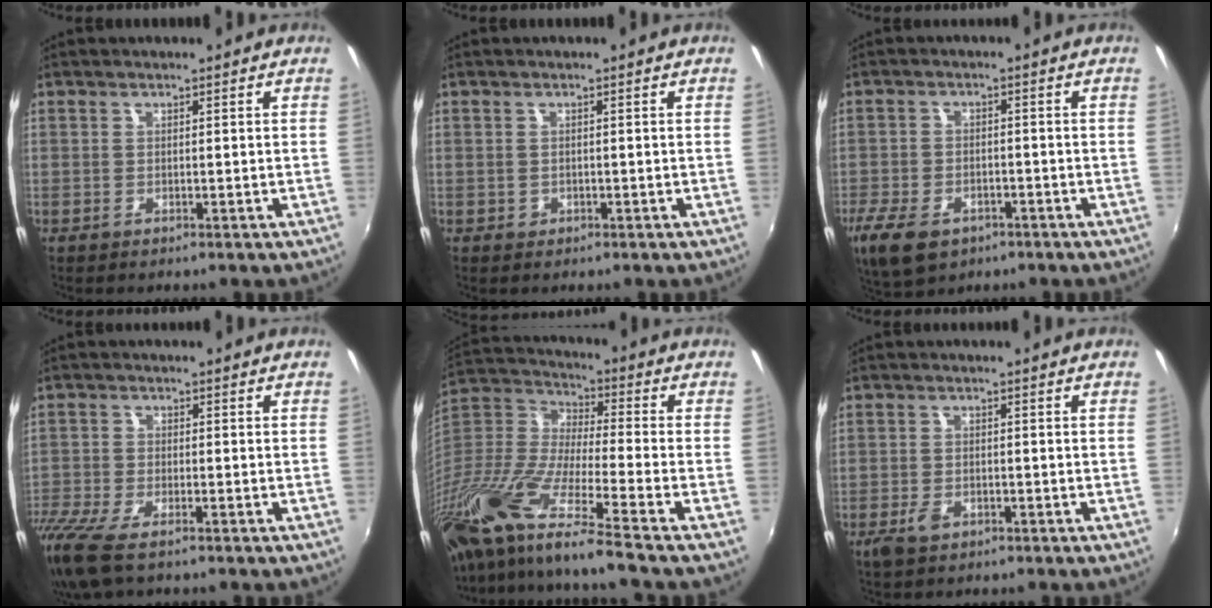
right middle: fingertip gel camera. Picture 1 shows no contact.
{"total": 0.9, "force": [-0.4, 0.8, 0.2], "torque": [-0.001, -0.004, -0.004]}
{"total": 11.0, "force": [-6.5, 6.3, 6.3], "torque": [-0.152, -0.023, -0.111]}
{"total": 10.8, "force": [-7.6, 3.4, 6.9], "torque": [-0.168, -0.047, -0.148]}
{"total": 21.7, "force": [-16.5, -0.2, 14.1], "torque": [-0.259, -0.056, -0.317]}
{"total": 3.5, "force": [-2.1, 1.9, 2.0], "torque": [-0.048, -0.006, -0.039]}